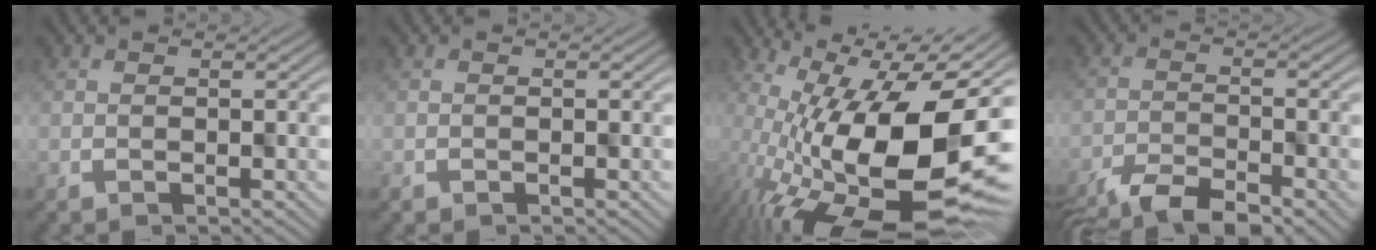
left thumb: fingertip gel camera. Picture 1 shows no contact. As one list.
[{"total": 0.0}, {"total": 17.7, "force": [-1.1, 6.3, 16.5], "torque": [-0.251, -0.027, -0.011]}, {"total": 7.1, "force": [-5.3, 2.4, 4.1], "torque": [-0.068, -0.006, -0.101]}]